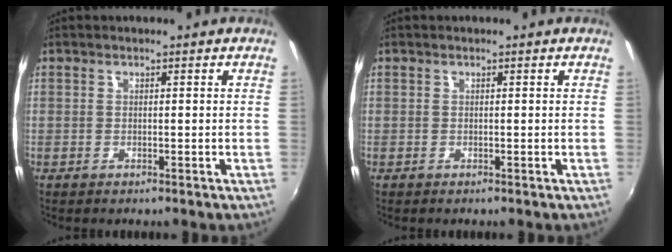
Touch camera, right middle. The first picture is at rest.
{"total": 0.0}